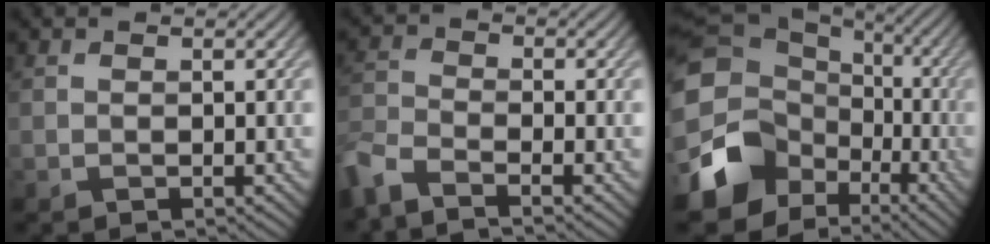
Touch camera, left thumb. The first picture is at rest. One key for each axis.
{"total": 5.3, "fx": -4.3, "fy": 1.2, "fz": 2.9, "tx": -0.075, "ty": -0.010, "tz": -0.095}
{"total": 16.5, "fx": -4.4, "fy": 13.1, "fz": 9.1, "tx": -0.229, "ty": -0.037, "tz": -0.067}